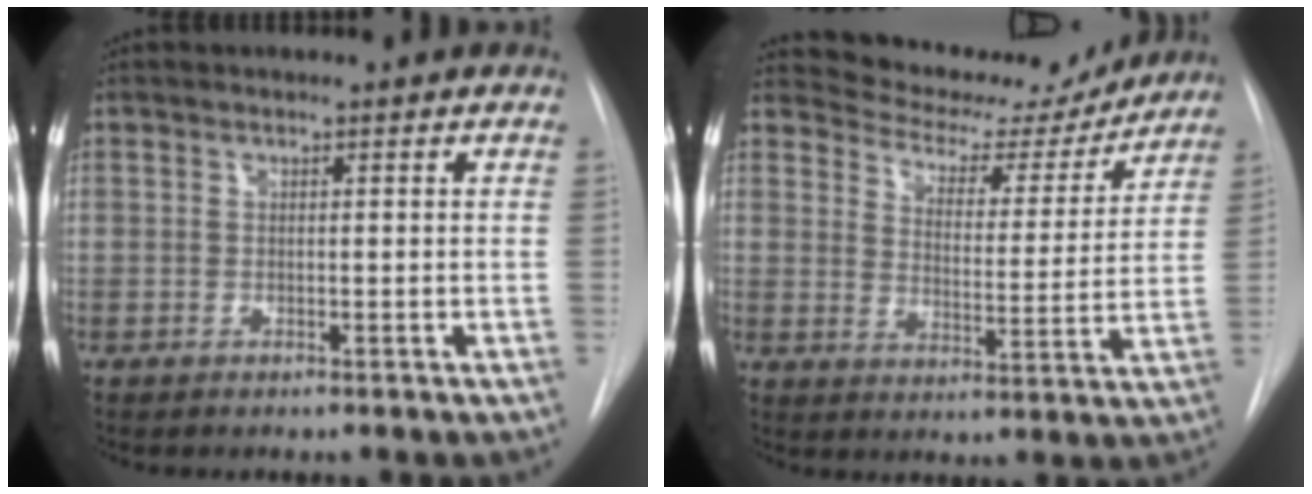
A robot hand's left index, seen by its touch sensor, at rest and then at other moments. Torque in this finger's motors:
{"motor_torque": [0.45, -0.71, -0.04, -0.05]}